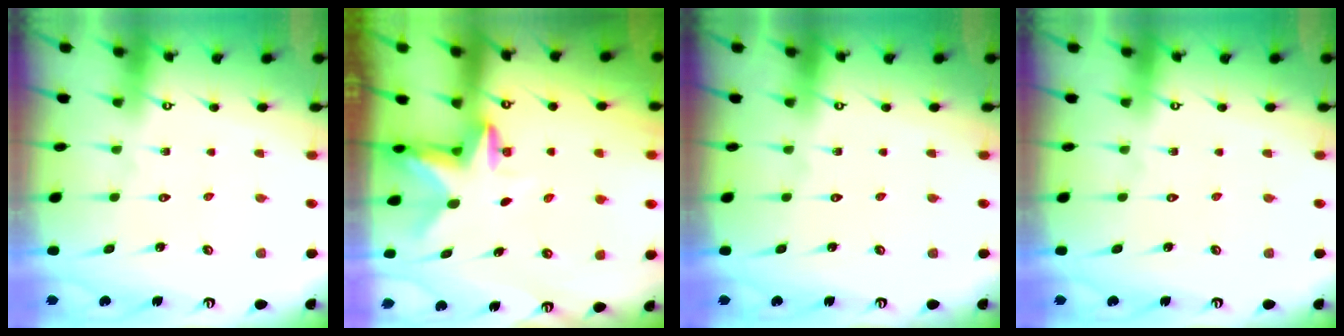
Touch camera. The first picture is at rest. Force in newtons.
{"total": 2.7, "press": 2.7, "slide": 0.5}
{"total": 0.0}
{"total": 0.0}